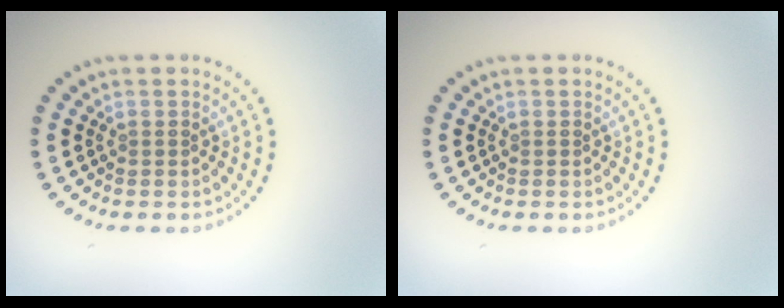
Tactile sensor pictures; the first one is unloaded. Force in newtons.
{"total": 0.0}